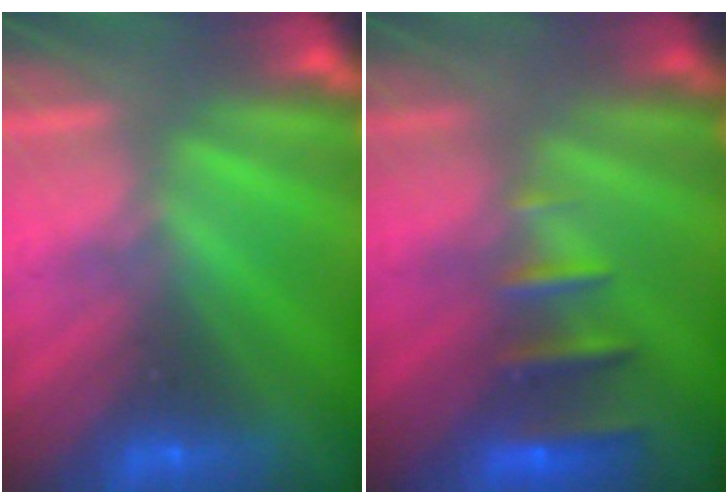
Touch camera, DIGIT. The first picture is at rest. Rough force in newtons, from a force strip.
{"total": 2.4}